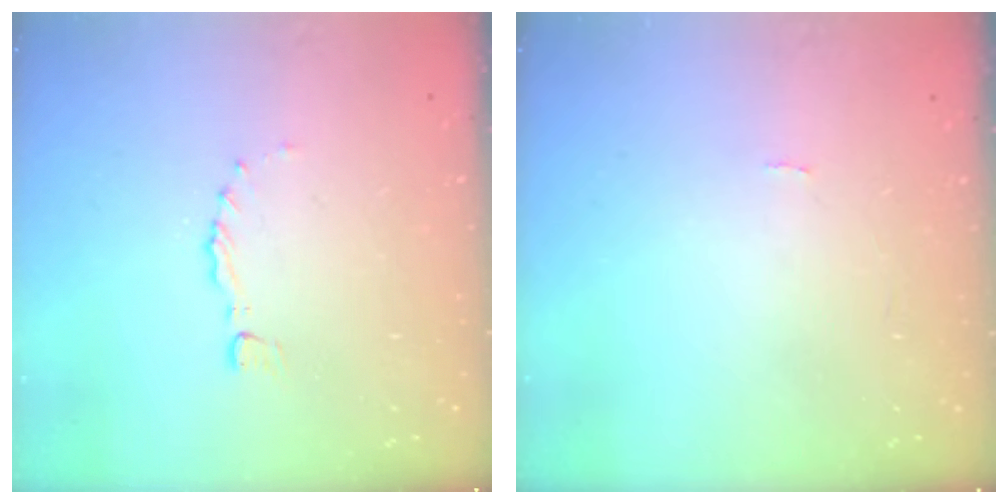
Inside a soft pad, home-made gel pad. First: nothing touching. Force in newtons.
{"total": 0.0}